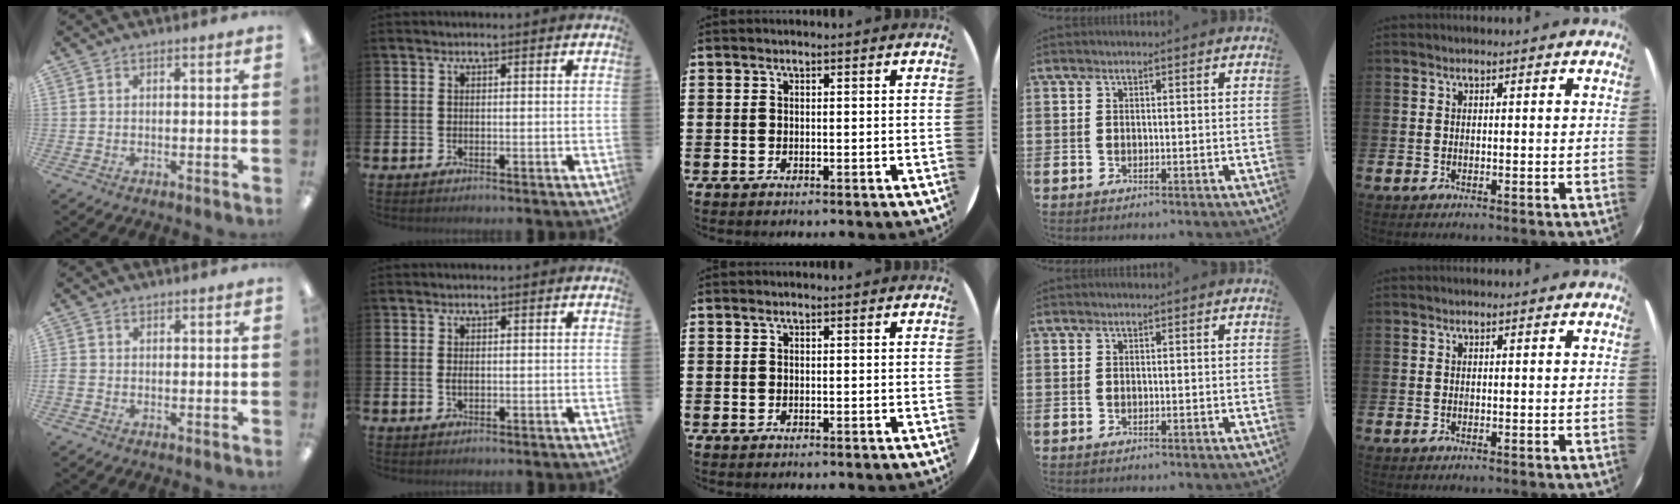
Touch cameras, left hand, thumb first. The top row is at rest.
{"thumb": {"total": 0.9, "force": [-0.3, 0.8, 0.4], "torque": [-0.006, 0.003, -0.005]}, "index": {"total": 0.8, "force": [0.0, 0.4, 0.7], "torque": [-0.014, 0.004, -0.002]}}